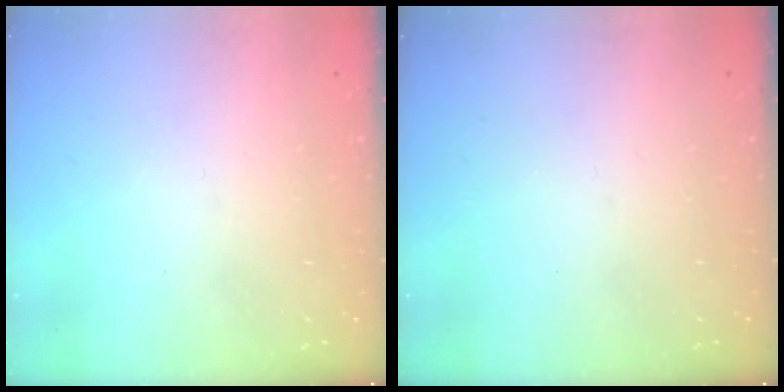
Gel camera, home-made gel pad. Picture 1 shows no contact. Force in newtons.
{"total": 0.0}